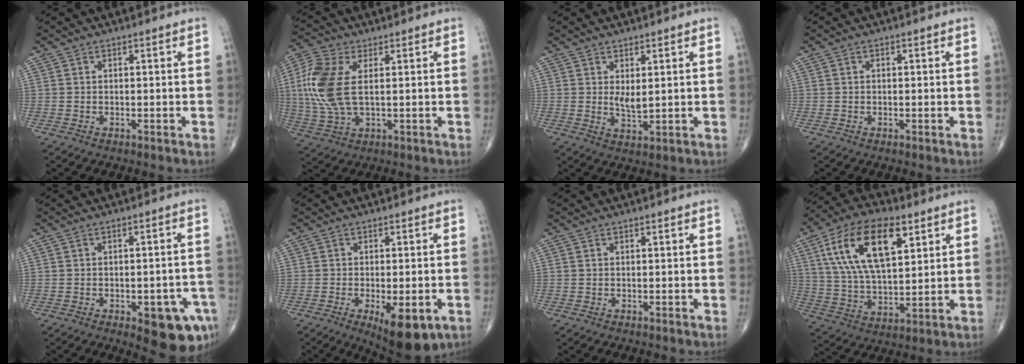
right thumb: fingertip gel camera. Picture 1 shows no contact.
{"total": 12.5, "force": [1.9, 6.4, 10.5], "torque": [-0.261, 0.005, 0.040]}
{"total": 3.1, "force": [0.8, 1.2, 2.8], "torque": [-0.048, -0.014, 0.019]}
{"total": 0.0}
{"total": 10.7, "force": [-4.6, 4.2, 8.7], "torque": [-0.079, 0.016, -0.048]}
{"total": 10.3, "force": [-4.0, 3.9, 8.7], "torque": [-0.114, -0.009, -0.049]}
{"total": 0.0}
{"total": 18.7, "force": [7.5, 8.7, 14.7], "torque": [-0.257, -0.012, 0.138]}